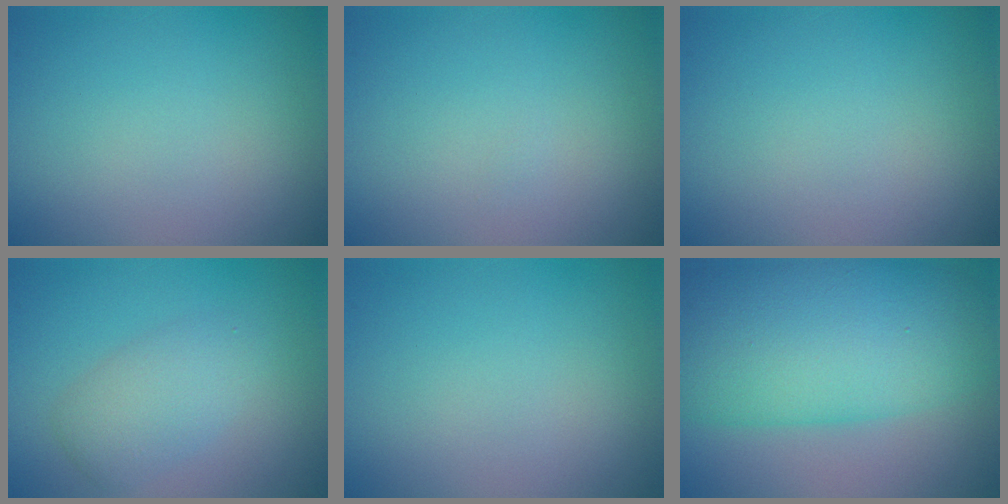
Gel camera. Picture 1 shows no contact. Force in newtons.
{"total": 0.0}
{"total": 0.0}
{"total": 3.0, "press": 3.0, "slide": 0.0}
{"total": 0.0}
{"total": 12.1, "press": 12.1, "slide": 0.3}